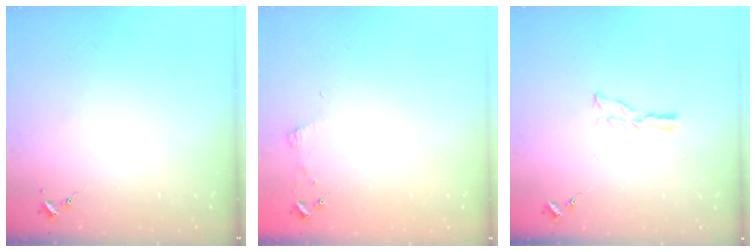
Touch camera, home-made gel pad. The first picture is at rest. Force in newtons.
{"total": 3.6, "press": 3.6, "slide": 0.4}
{"total": 6.2, "press": 6.2, "slide": 0.5}